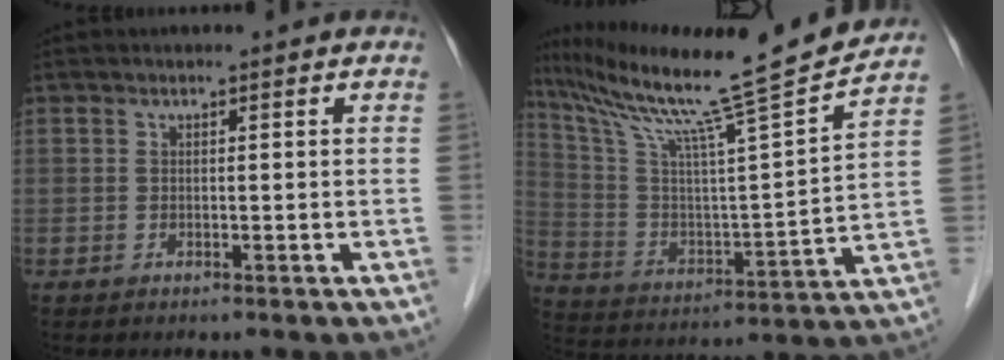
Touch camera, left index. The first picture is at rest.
{"total": 20.7, "force": [17.9, -2.2, 10.2], "torque": [-0.187, -0.033, 0.286]}